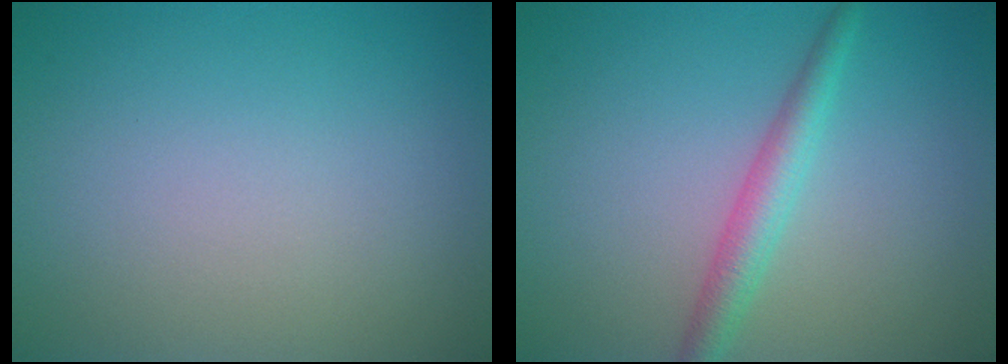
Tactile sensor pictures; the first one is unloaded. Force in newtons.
{"total": 2.7, "press": 2.7, "slide": 0.1}